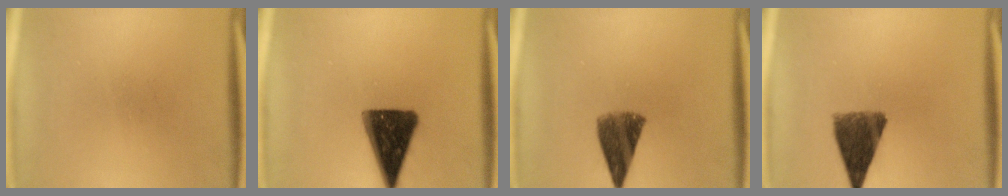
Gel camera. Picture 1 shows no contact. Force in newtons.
{"total": 13.8}
{"total": 7.6}
{"total": 9.4}